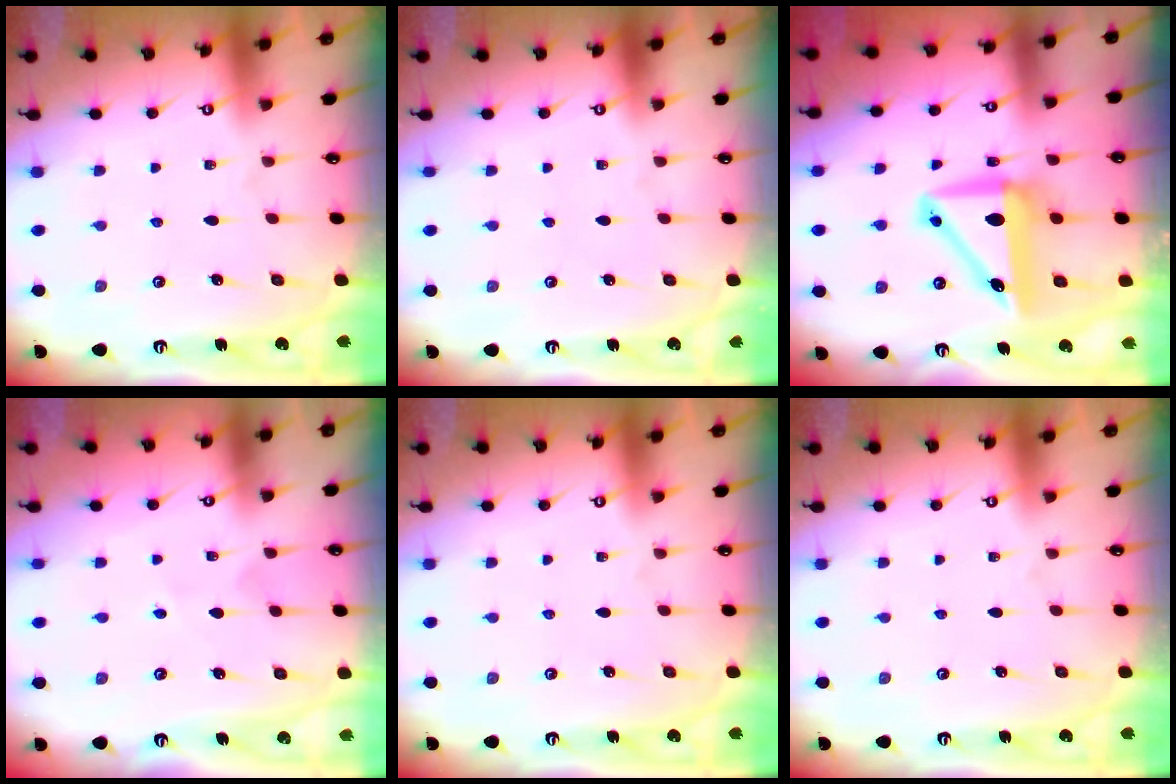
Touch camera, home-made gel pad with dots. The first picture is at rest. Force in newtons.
{"total": 0.0}
{"total": 10.4, "press": 10.1, "slide": 2.5}
{"total": 1.8, "press": 1.8, "slide": 0.4}
{"total": 0.0}
{"total": 0.0}